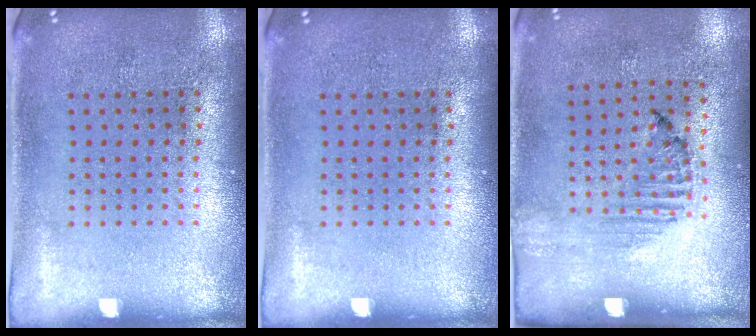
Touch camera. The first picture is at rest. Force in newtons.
{"total": 0.0}
{"total": 1.3, "press": 1.1, "slide": 0.6}